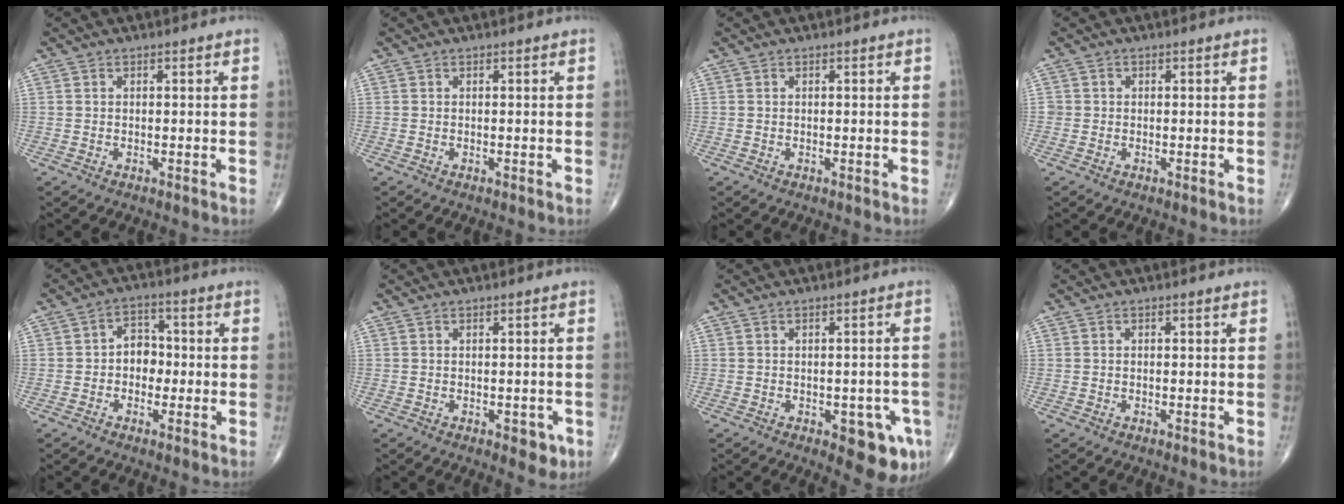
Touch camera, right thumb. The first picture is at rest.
{"total": 0.0}
{"total": 0.0}
{"total": 0.9, "force": [-0.1, 0.9, 0.1], "torque": [0.005, 0.004, -0.003]}
{"total": 5.6, "force": [-0.6, 4.3, 3.6], "torque": [-0.022, 0.017, -0.021]}
{"total": 3.4, "force": [-1.1, 1.8, 2.6], "torque": [-0.010, -0.001, -0.010]}
{"total": 8.4, "force": [-3.4, 3.5, 6.8], "torque": [-0.050, 0.001, -0.036]}
{"total": 0.0}